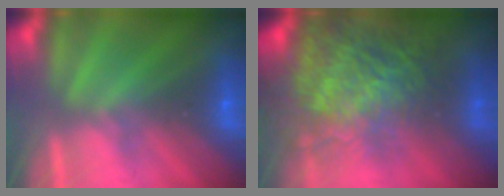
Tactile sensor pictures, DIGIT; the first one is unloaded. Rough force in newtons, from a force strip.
{"total": 7.8}